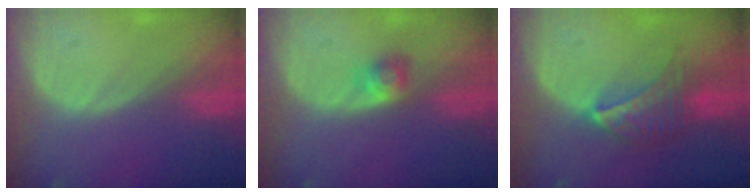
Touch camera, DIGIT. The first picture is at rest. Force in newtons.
{"total": 2.6, "press": 2.4, "slide": 1.0}
{"total": 7.1, "press": 6.3, "slide": 3.3}